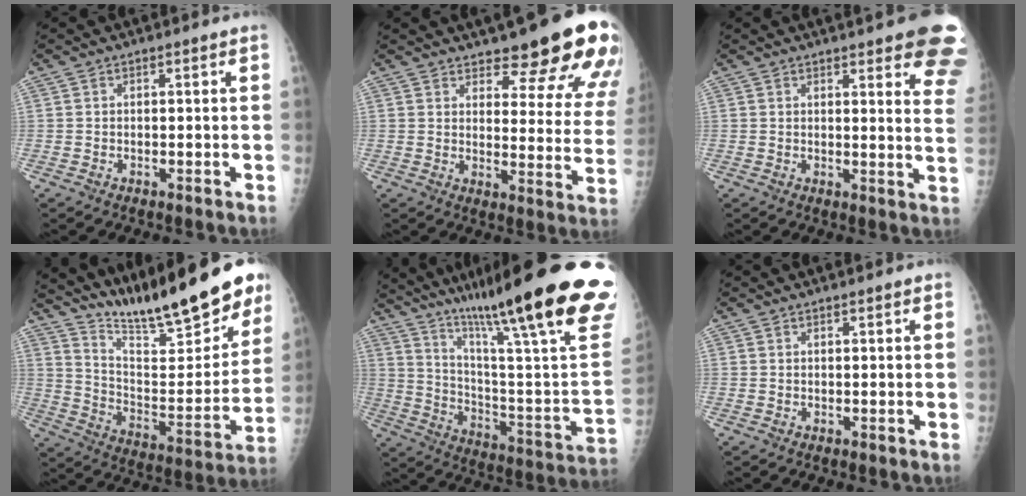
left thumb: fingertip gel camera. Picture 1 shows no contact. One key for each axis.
{"total": 18.5, "fx": 13.8, "fy": 5.2, "fz": 11.1, "tx": -0.102, "ty": -0.087, "tz": 0.167}
{"total": 15.8, "fx": 10.3, "fy": 3.9, "fz": 11.3, "tx": -0.112, "ty": -0.042, "tz": 0.105}
{"total": 23.5, "fx": 19.2, "fy": 4.0, "fz": 12.9, "tx": -0.170, "ty": -0.110, "tz": 0.307}
{"total": 35.7, "fx": 23.5, "fy": 4.3, "fz": 26.5, "tx": -0.307, "ty": -0.086, "tz": 0.350}
{"total": 0.6, "fx": 0.4, "fy": 0.1, "fz": 0.4, "tx": -0.006, "ty": -0.002, "tz": 0.008}